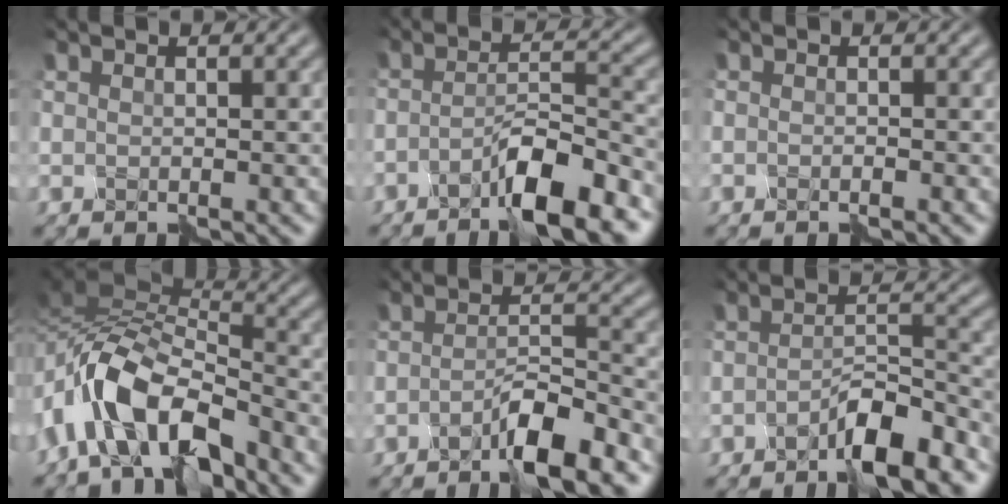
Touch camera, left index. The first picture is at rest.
{"total": 6.1, "force": [-4.1, 0.6, 4.4], "torque": [-0.072, 0.007, -0.071]}
{"total": 1.1, "force": [-1.0, -0.2, 0.4], "torque": [-0.006, -0.003, -0.019]}
{"total": 8.6, "force": [-5.2, 3.5, 5.9], "torque": [-0.101, 0.013, -0.110]}
{"total": 4.8, "force": [-3.6, 0.3, 3.2], "torque": [-0.055, 0.003, -0.065]}
{"total": 5.2, "force": [-4.0, 0.6, 3.2], "torque": [-0.053, 0.004, -0.069]}